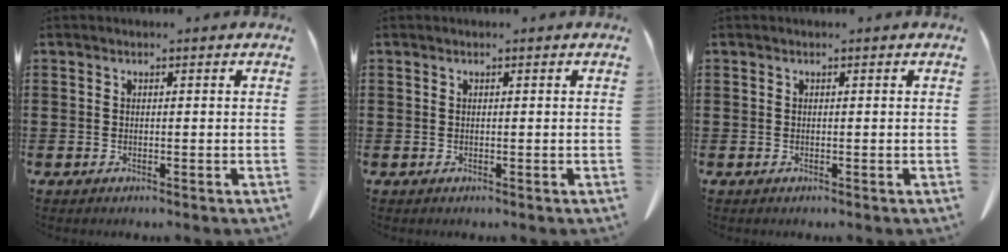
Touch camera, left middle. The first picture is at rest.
{"total": 0.0}
{"total": 0.0}